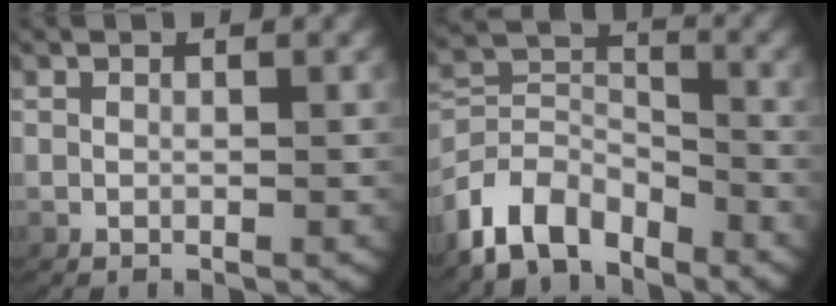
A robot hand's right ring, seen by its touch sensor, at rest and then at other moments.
{"total": 8.4, "force": [-4.6, 6.0, 3.6], "torque": [-0.070, -0.039, -0.073]}